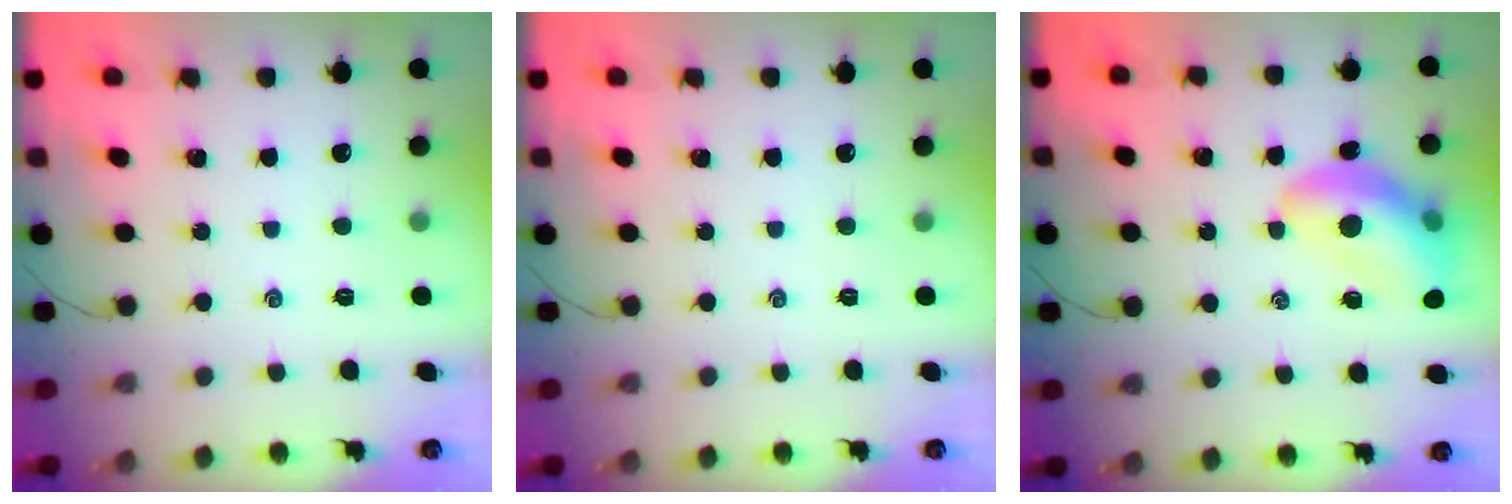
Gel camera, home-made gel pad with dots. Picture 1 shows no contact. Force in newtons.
{"total": 0.0}
{"total": 14.0, "press": 13.5, "slide": 3.8}